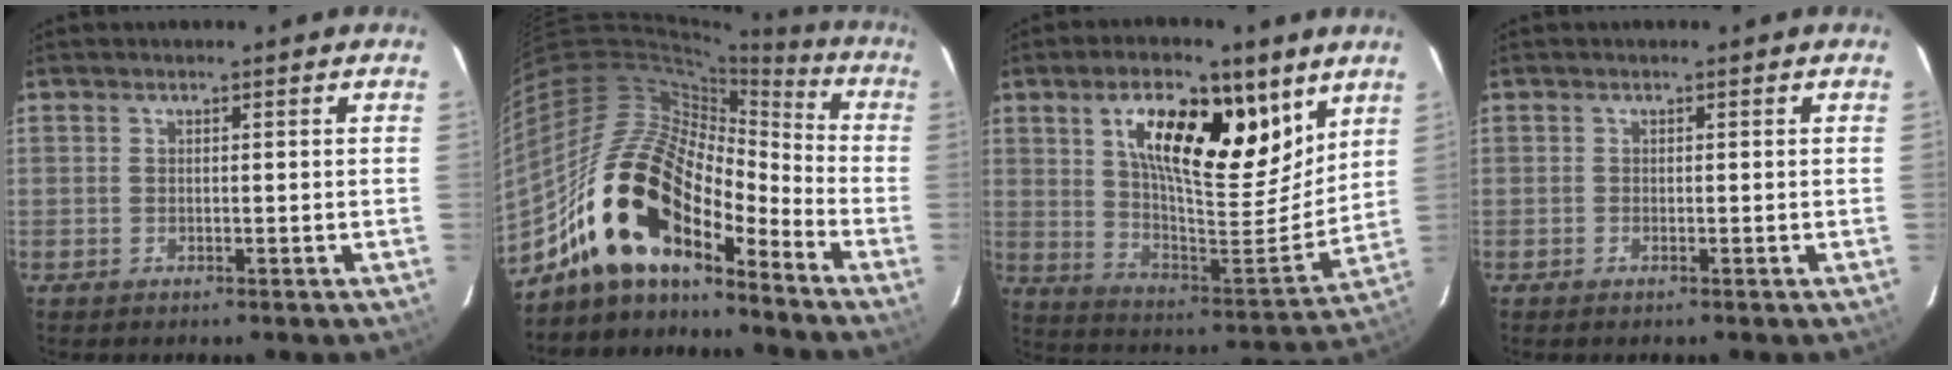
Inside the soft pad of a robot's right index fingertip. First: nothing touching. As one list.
[{"total": 20.4, "force": [-13.8, 8.5, 12.3], "torque": [-0.234, -0.006, -0.271]}, {"total": 20.3, "force": [10.6, 8.0, 15.3], "torque": [-0.244, 0.011, 0.182]}, {"total": 0.0}]